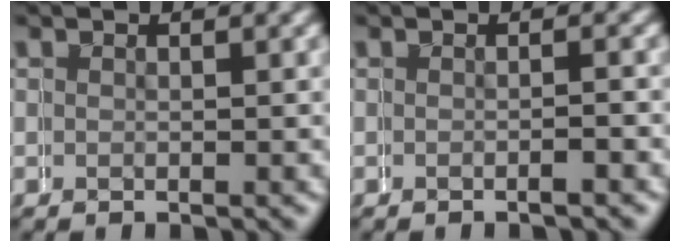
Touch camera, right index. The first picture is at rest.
{"total": 0.8, "force": [-0.3, -0.7, -0.1], "torque": [0.014, 0.010, -0.008]}